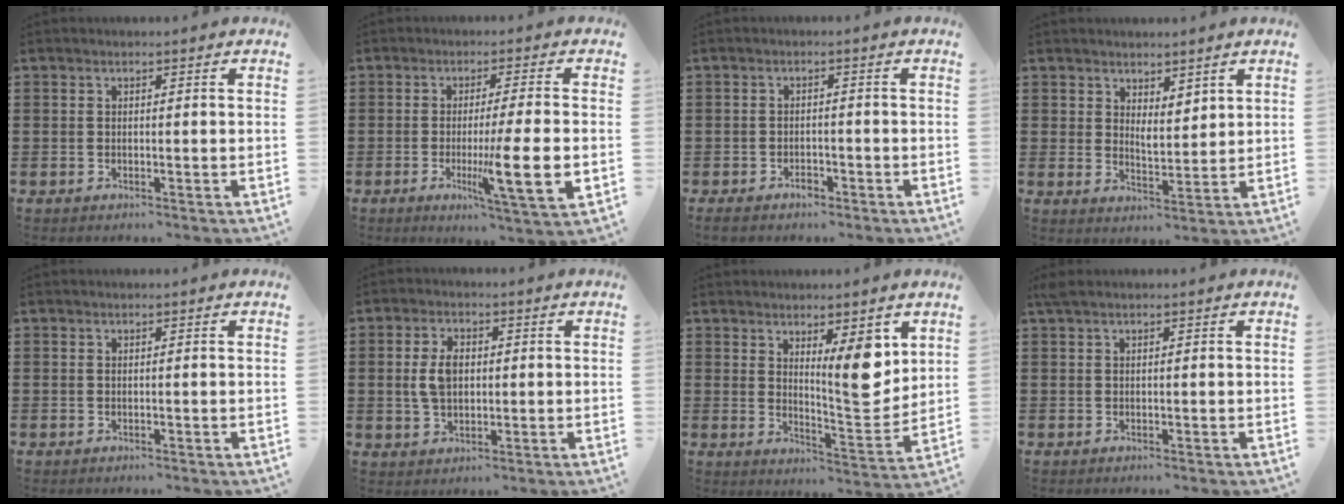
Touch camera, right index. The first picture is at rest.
{"total": 9.8, "force": [-2.1, 0.5, 9.6], "torque": [-0.163, -0.024, -0.038]}
{"total": 1.9, "force": [-1.5, 0.9, 0.7], "torque": [-0.017, 0.000, -0.030]}
{"total": 3.5, "force": [3.1, 1.5, 0.6], "torque": [-0.014, -0.005, 0.057]}
{"total": 0.0}
{"total": 5.1, "force": [0.5, 2.9, 4.1], "torque": [-0.101, 0.005, 0.004]}
{"total": 8.8, "force": [4.8, 2.9, 6.7], "torque": [-0.099, -0.026, 0.078]}
{"total": 0.7, "force": [0.3, 0.1, 0.6], "torque": [-0.013, 0.001, 0.006]}